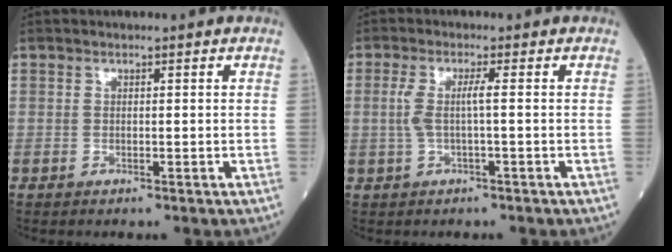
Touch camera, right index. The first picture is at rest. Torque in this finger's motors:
{"motor_torque": [0.78, 0.07, 0.36, 0.12]}